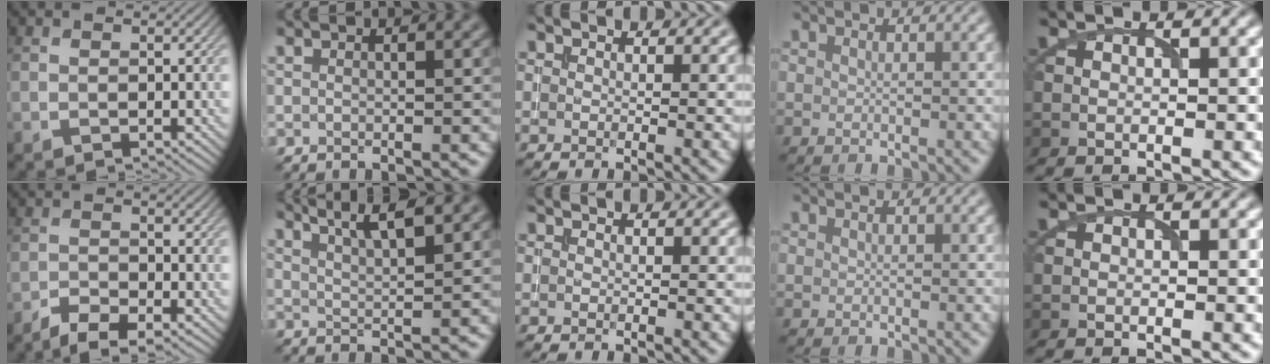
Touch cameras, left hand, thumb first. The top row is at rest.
{"thumb": {"total": 4.4, "force": [-3.3, 1.4, 2.5], "torque": [-0.045, -0.004, -0.059]}, "index": {"total": 4.9, "force": [3.6, 1.2, 3.1], "torque": [-0.028, 0.017, 0.038]}}